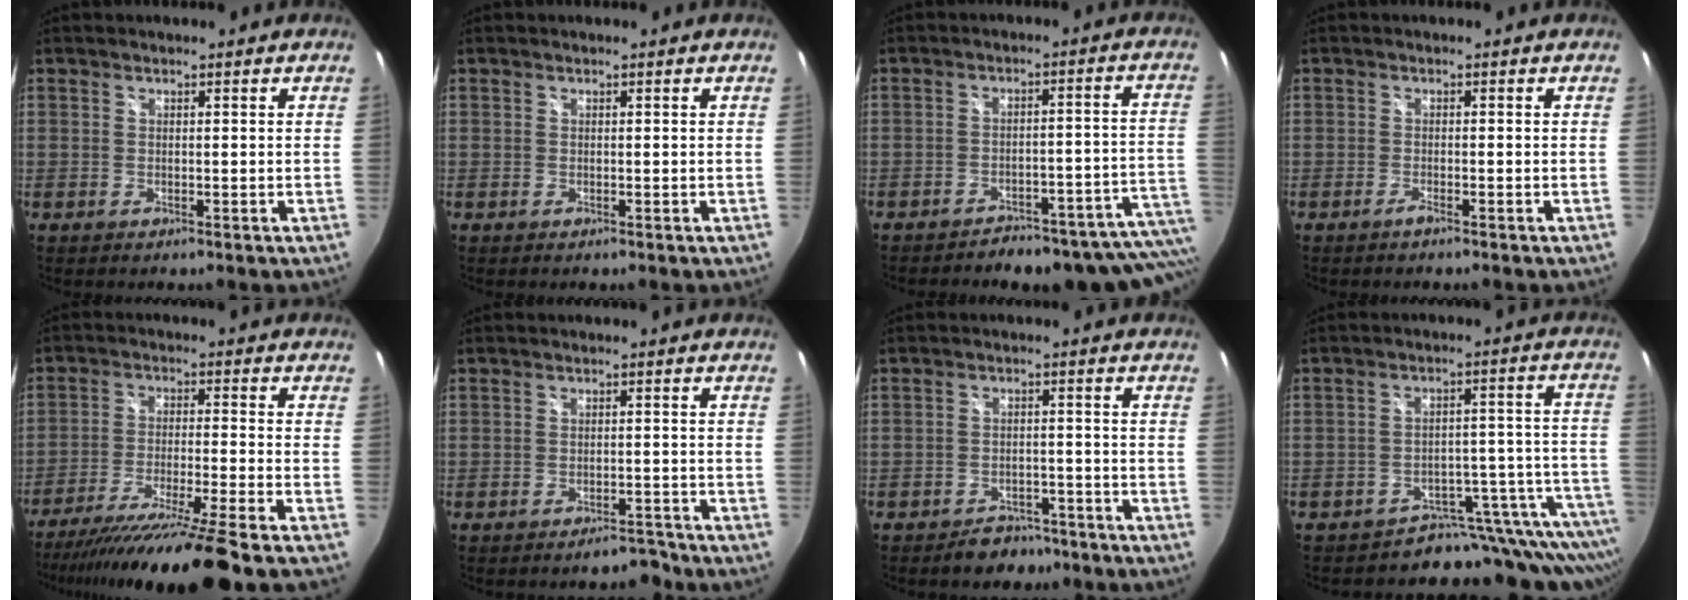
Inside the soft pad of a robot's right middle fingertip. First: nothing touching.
{"total": 0.0}
{"total": 17.8, "force": [-15.3, 4.8, 7.8], "torque": [-0.074, 0.000, -0.179]}
{"total": 1.1, "force": [-0.9, -0.1, 0.6], "torque": [-0.014, 0.001, -0.018]}
{"total": 17.3, "force": [-14.6, -2.7, 8.8], "torque": [-0.167, -0.039, -0.240]}
{"total": 3.3, "force": [-3.0, 1.0, 0.9], "torque": [-0.012, 0.008, -0.038]}
{"total": 5.9, "force": [-4.9, 3.1, 1.3], "torque": [-0.029, 0.014, -0.061]}
{"total": 14.6, "force": [-12.8, 5.8, 4.0], "torque": [-0.016, 0.020, -0.182]}